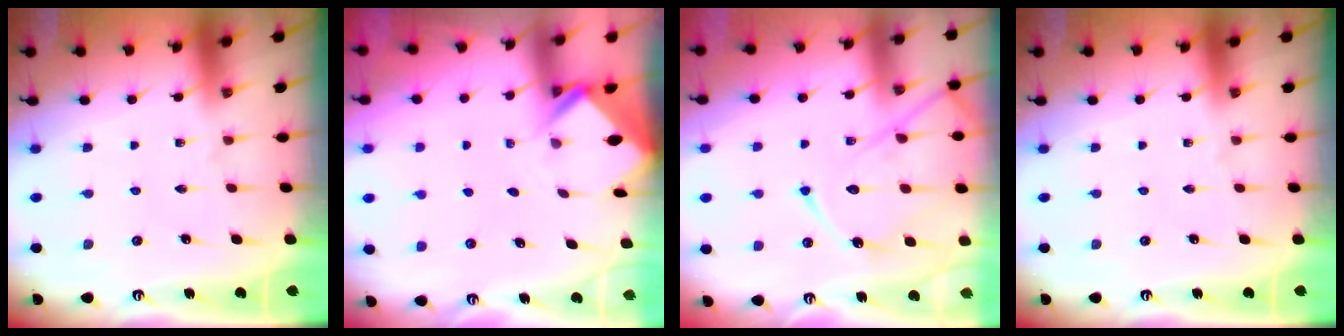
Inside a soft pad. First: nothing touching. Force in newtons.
{"total": 2.6, "press": 2.6, "slide": 0.2}
{"total": 15.4, "press": 15.3, "slide": 1.3}
{"total": 0.0}